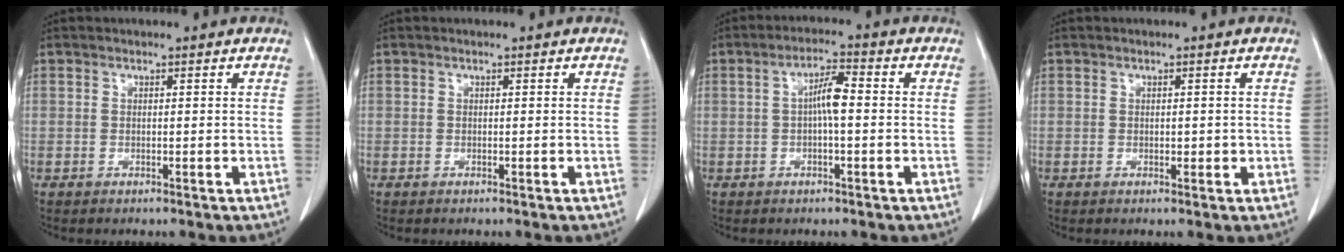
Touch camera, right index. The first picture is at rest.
{"total": 0.0}
{"total": 4.4, "force": [0.0, 0.8, 4.4], "torque": [-0.080, 0.013, -0.001]}
{"total": 1.1, "force": [-0.1, 0.7, 0.9], "torque": [-0.010, 0.000, 0.000]}